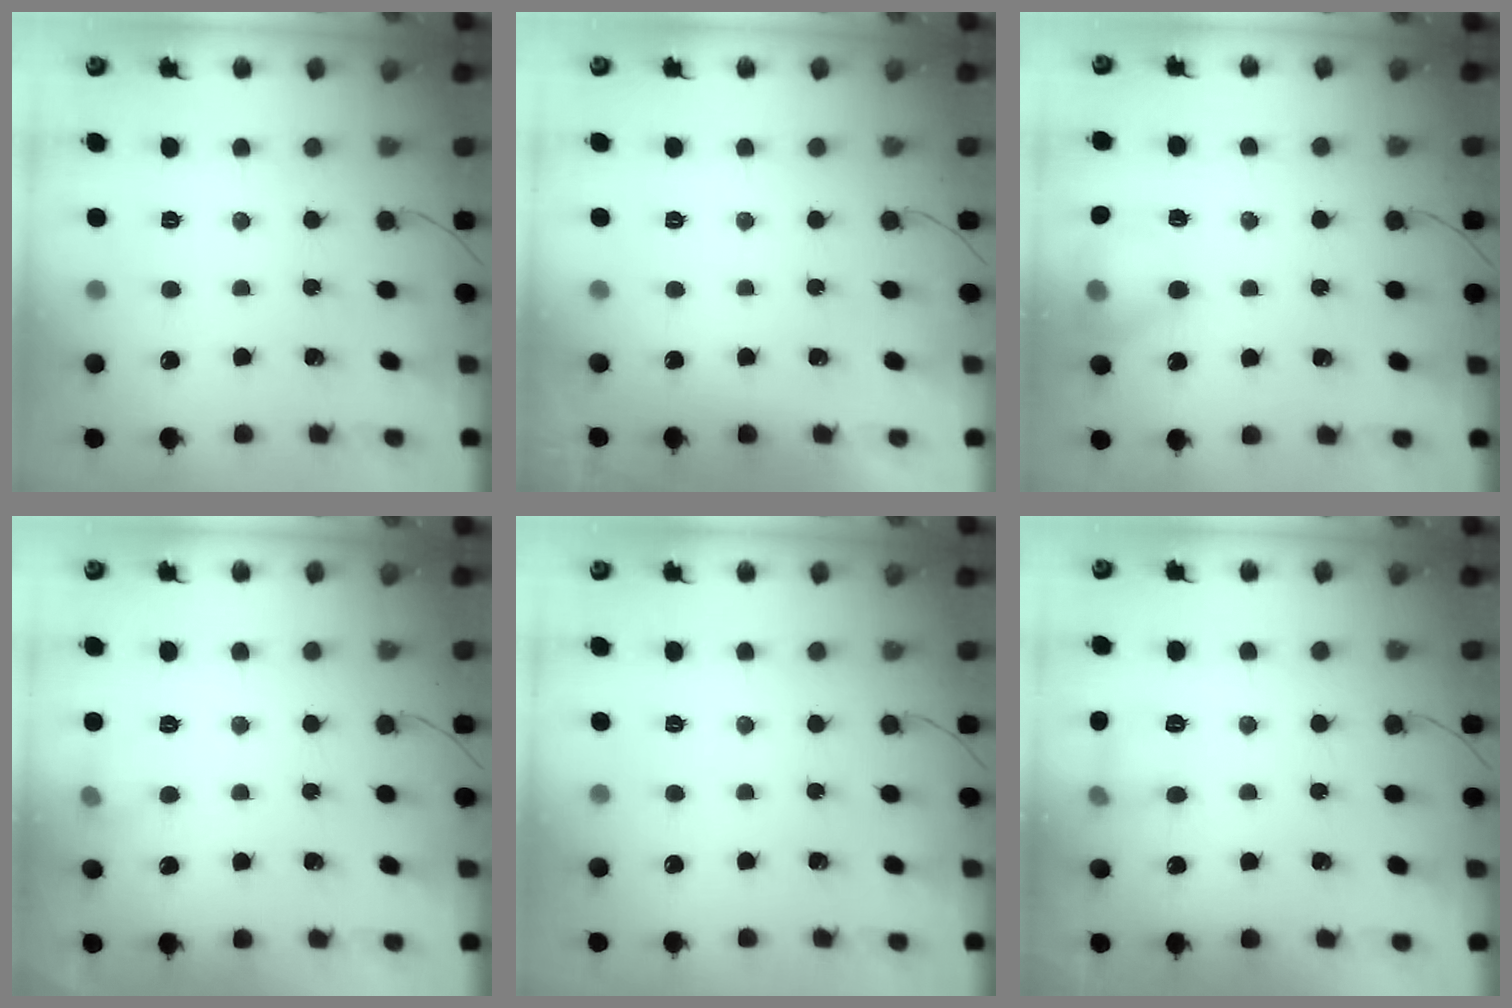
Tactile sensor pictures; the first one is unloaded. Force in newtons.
{"total": 0.0}
{"total": 13.3, "press": 13.2, "slide": 1.0}
{"total": 5.3, "press": 5.1, "slide": 1.5}
{"total": 0.0}
{"total": 6.5, "press": 6.2, "slide": 1.9}